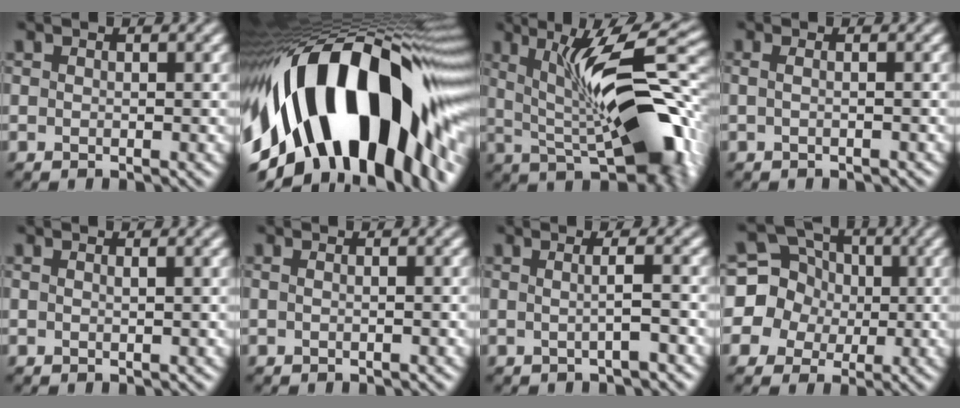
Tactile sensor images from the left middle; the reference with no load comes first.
{"total": 20.9, "force": [-2.0, 10.8, 17.7], "torque": [-0.300, -0.010, -0.042]}
{"total": 13.6, "force": [1.6, 5.2, 12.5], "torque": [-0.177, 0.003, 0.022]}
{"total": 1.1, "force": [0.0, 0.4, 1.0], "torque": [-0.018, -0.004, -0.011]}
{"total": 1.2, "force": [0.5, 0.5, 0.9], "torque": [-0.009, 0.003, 0.000]}
{"total": 0.5, "force": [-0.1, 0.2, 0.5], "torque": [-0.011, -0.004, -0.006]}
{"total": 2.4, "force": [0.1, 0.6, 2.3], "torque": [-0.032, 0.005, -0.007]}
{"total": 7.9, "force": [-0.1, 7.6, 1.9], "torque": [-0.056, 0.021, -0.032]}